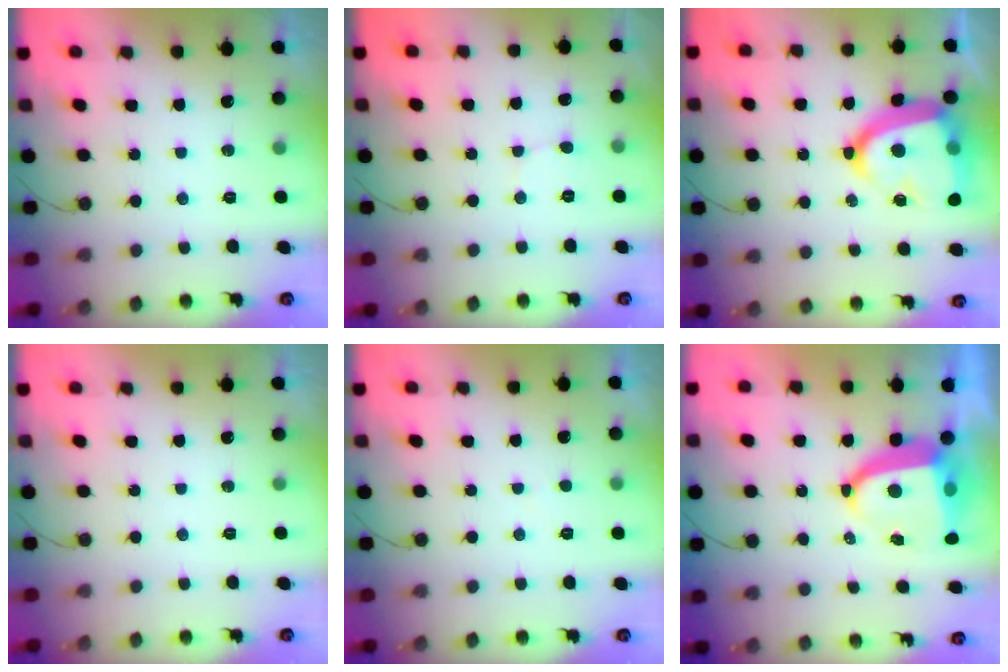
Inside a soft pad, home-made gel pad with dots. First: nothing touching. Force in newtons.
{"total": 3.5, "press": 3.4, "slide": 0.3}
{"total": 21.2, "press": 21.1, "slide": 2.0}
{"total": 0.0}
{"total": 1.6, "press": 1.6, "slide": 0.2}
{"total": 10.5, "press": 10.4, "slide": 1.1}